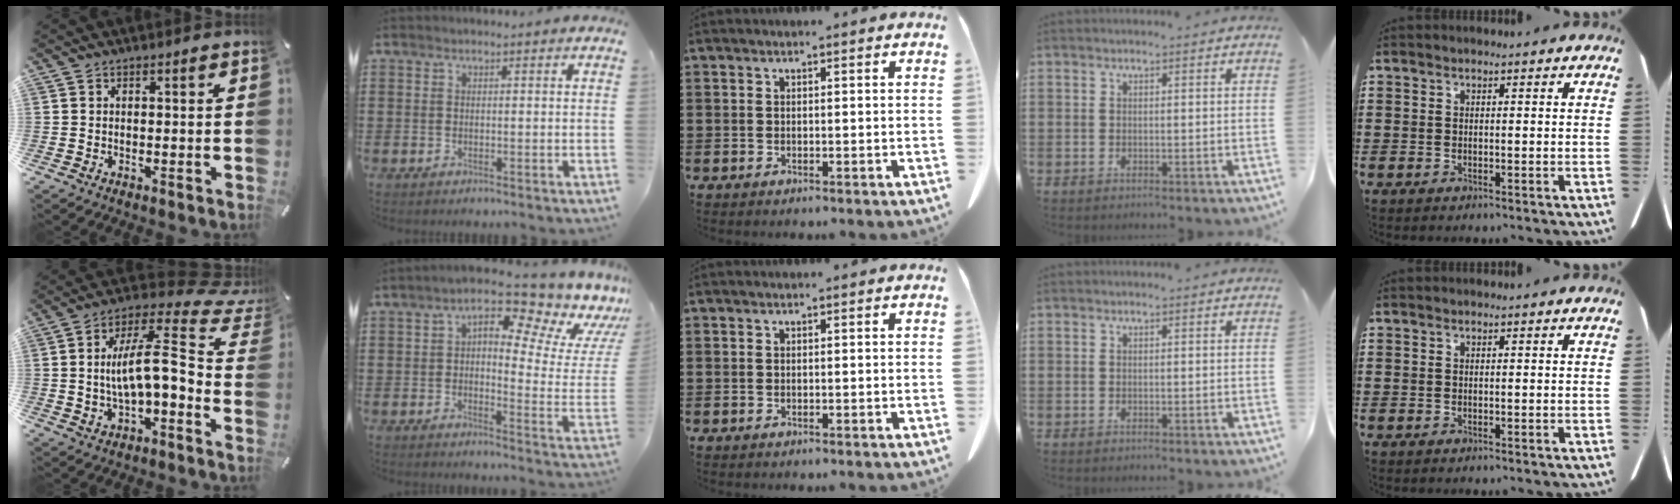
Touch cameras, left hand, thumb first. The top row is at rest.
{"thumb": {"total": 14.0, "force": [0.9, 5.9, 12.7], "torque": [-0.210, -0.017, 0.011]}, "index": {"total": 9.9, "force": [6.1, 2.7, 7.3], "torque": [-0.104, -0.062, 0.093]}}